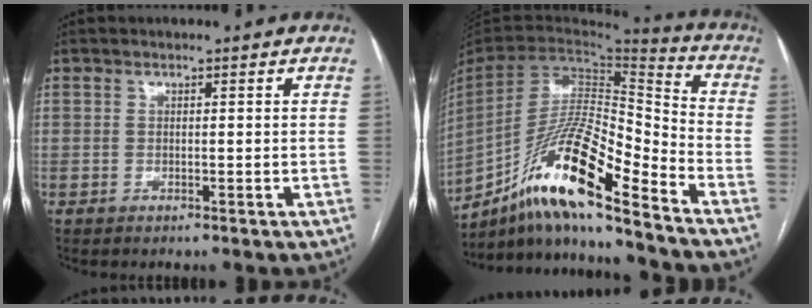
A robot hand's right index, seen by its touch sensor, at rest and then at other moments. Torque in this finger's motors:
{"motor_torque": [0.41, -0.38, 0.39, 0.10]}